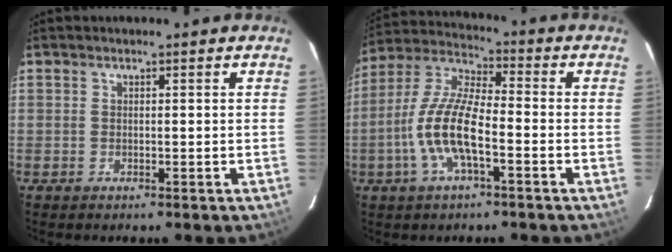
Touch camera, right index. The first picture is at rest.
{"total": 12.1, "force": [-4.0, 3.5, 10.9], "torque": [-0.233, 0.002, -0.080]}